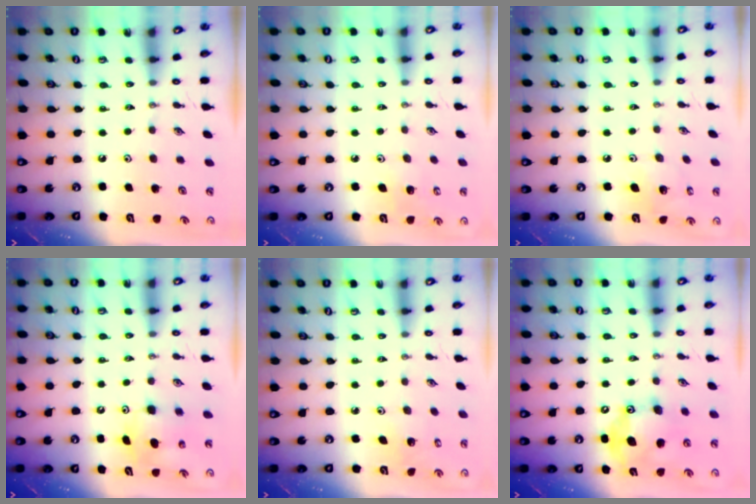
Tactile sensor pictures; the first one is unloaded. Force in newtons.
{"total": 5.5, "press": 5.3, "slide": 1.6}
{"total": 7.1, "press": 6.6, "slide": 2.5}
{"total": 8.1, "press": 8.0, "slide": 0.7}
{"total": 3.0, "press": 2.9, "slide": 0.3}
{"total": 13.7, "press": 13.7, "slide": 0.2}